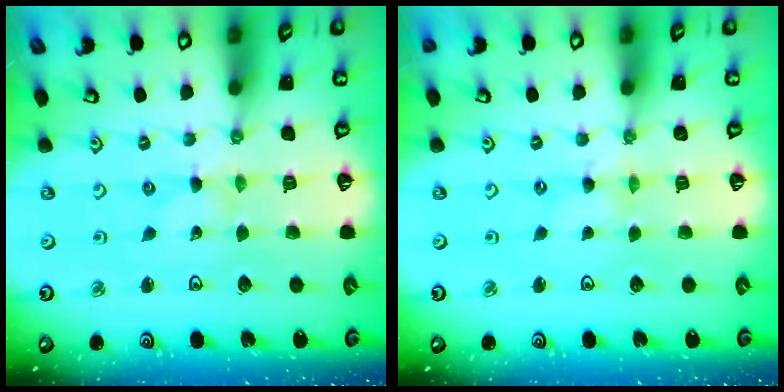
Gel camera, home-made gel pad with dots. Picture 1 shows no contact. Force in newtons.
{"total": 0.5, "press": 0.5, "slide": 0.2}